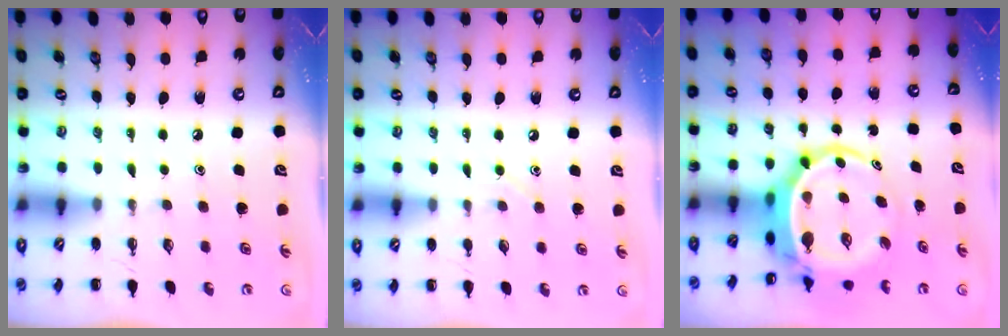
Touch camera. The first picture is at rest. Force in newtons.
{"total": 3.0, "press": 2.8, "slide": 1.0}
{"total": 7.1, "press": 6.9, "slide": 1.6}